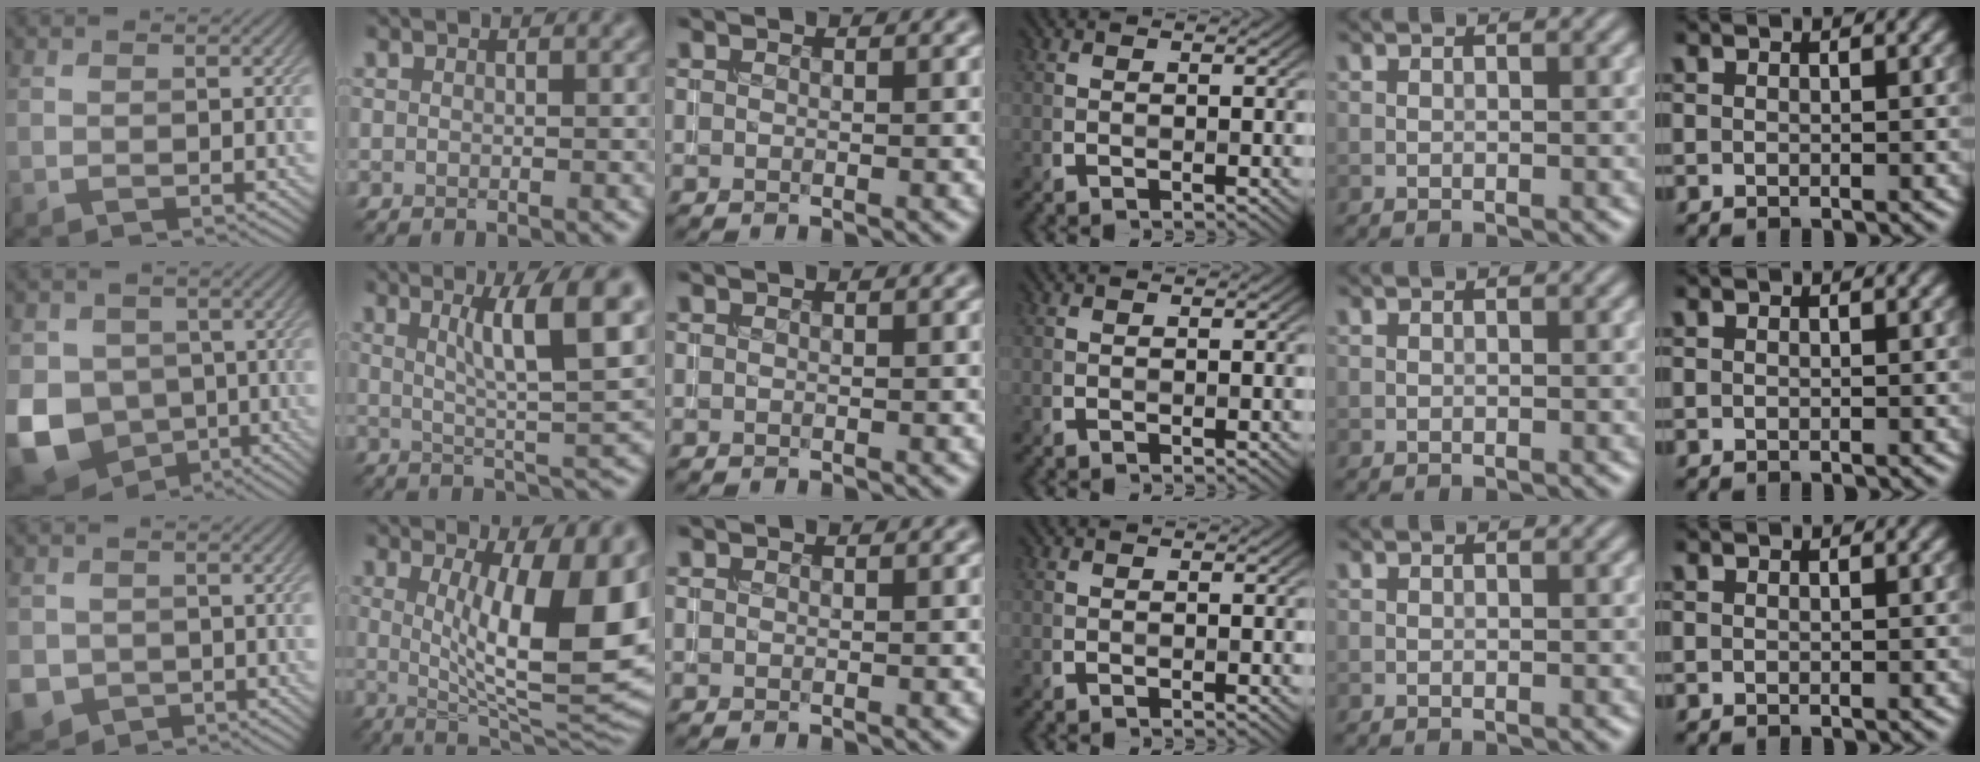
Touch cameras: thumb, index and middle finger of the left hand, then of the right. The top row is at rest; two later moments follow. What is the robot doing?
{"motion": "insert", "object": "coin"}